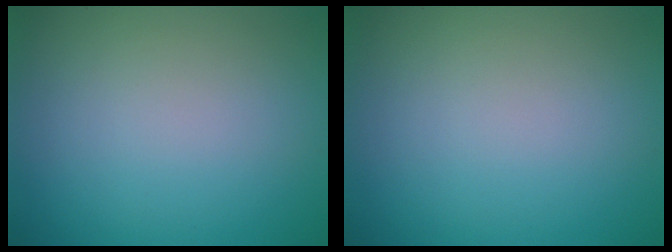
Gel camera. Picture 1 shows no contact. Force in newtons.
{"total": 0.0}